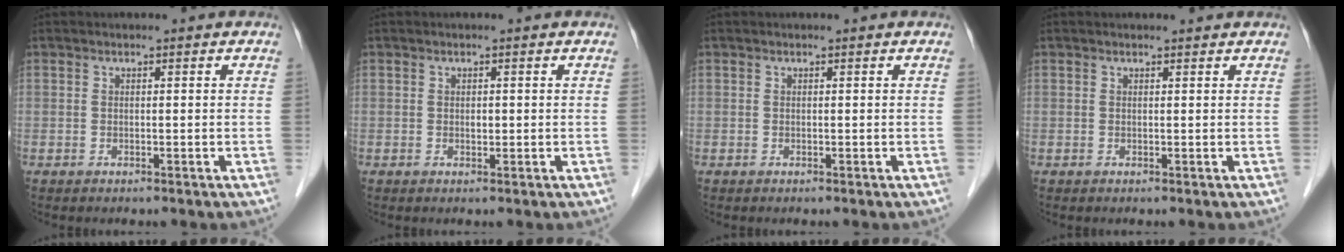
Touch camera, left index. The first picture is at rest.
{"total": 1.1, "force": [-1.0, 0.4, 0.2], "torque": [-0.003, -0.006, -0.016]}
{"total": 0.0}
{"total": 0.0}